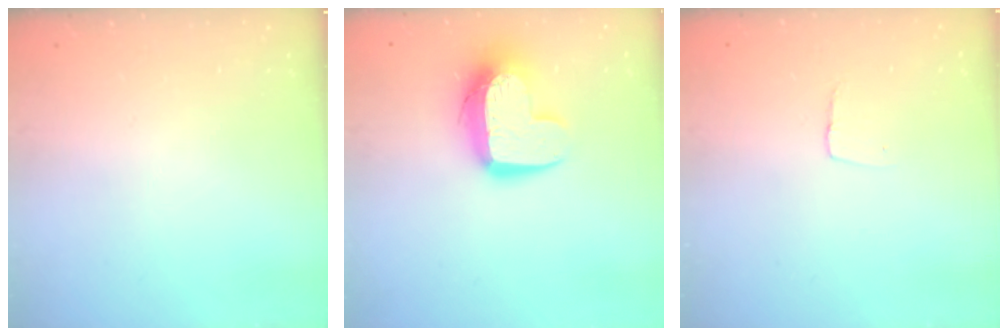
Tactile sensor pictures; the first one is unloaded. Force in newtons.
{"total": 12.3, "press": 12.3, "slide": 0.9}
{"total": 3.6, "press": 3.6, "slide": 0.4}